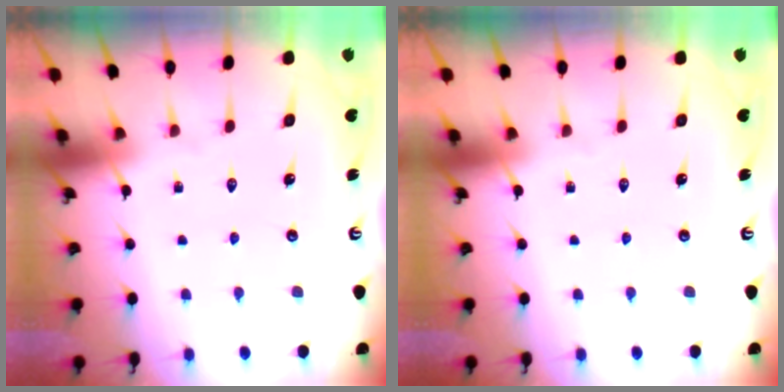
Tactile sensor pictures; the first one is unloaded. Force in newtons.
{"total": 0.0}